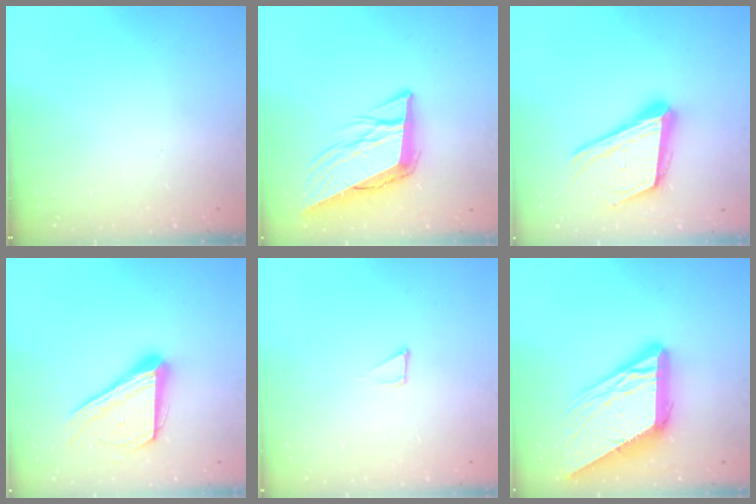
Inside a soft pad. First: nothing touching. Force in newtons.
{"total": 11.8, "press": 11.2, "slide": 3.6}
{"total": 19.3, "press": 18.8, "slide": 4.6}
{"total": 15.8, "press": 15.7, "slide": 1.0}
{"total": 1.2, "press": 1.2, "slide": 0.0}
{"total": 19.3, "press": 19.2, "slide": 2.3}